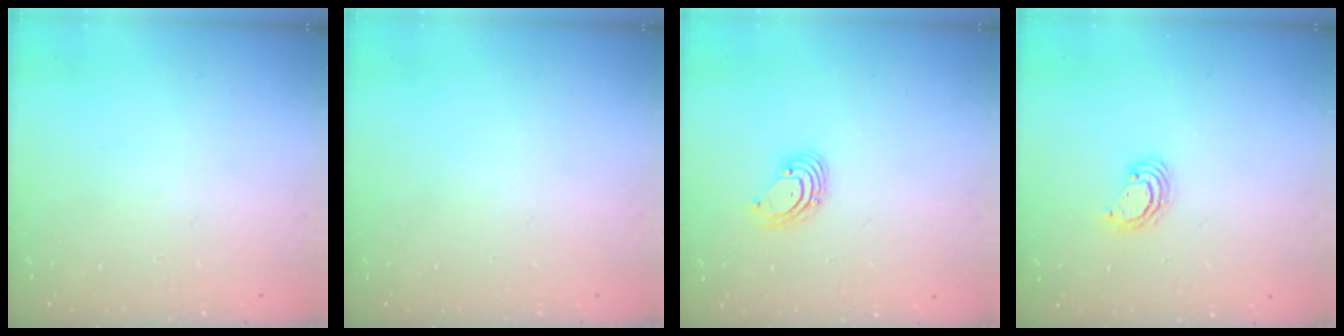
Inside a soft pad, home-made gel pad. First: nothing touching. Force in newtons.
{"total": 0.0}
{"total": 2.6, "press": 2.6, "slide": 0.1}
{"total": 3.8, "press": 3.8, "slide": 0.2}